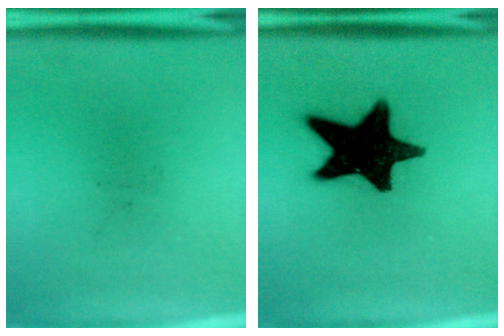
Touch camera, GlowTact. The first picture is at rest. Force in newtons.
{"total": 18.8}